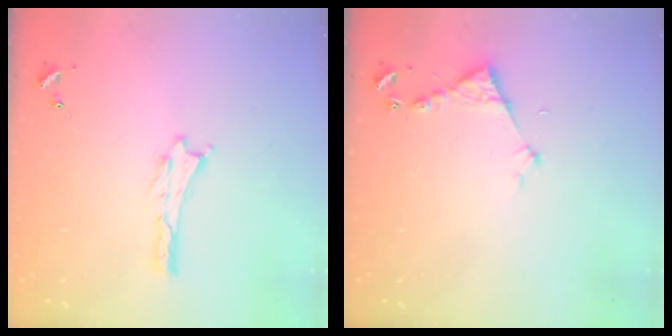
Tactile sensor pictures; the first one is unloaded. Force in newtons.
{"total": 3.5, "press": 3.5, "slide": 0.3}